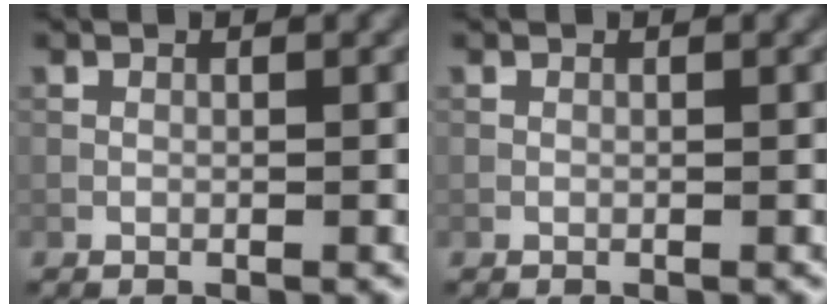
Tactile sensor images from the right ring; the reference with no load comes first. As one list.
[{"total": 0.0}]